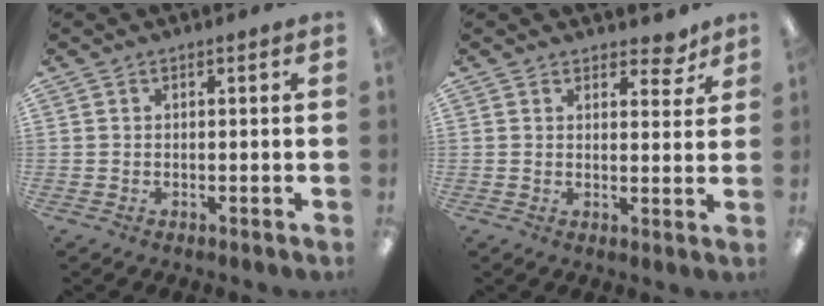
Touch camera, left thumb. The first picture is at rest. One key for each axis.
{"total": 5.1, "fx": 4.0, "fy": 2.2, "fz": 2.2, "tx": -0.019, "ty": -0.021, "tz": 0.068}